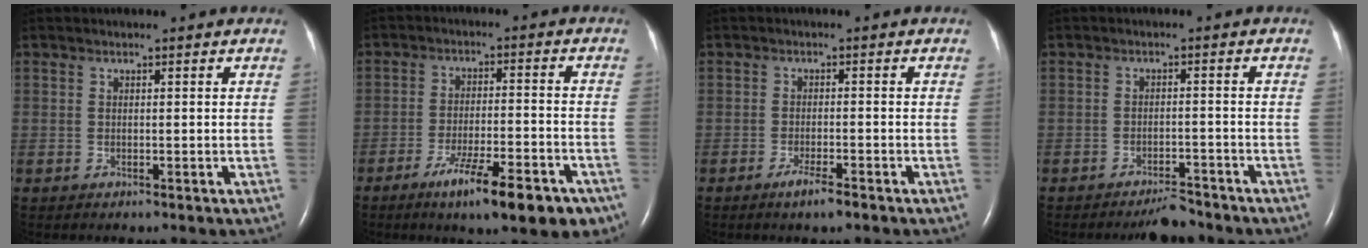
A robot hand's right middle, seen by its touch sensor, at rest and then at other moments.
{"total": 12.2, "force": [-7.8, 2.2, 9.2], "torque": [-0.128, -0.011, -0.114]}
{"total": 2.9, "force": [-2.1, 0.1, 2.1], "torque": [-0.044, -0.005, -0.038]}
{"total": 3.6, "force": [-3.4, 0.7, 1.1], "torque": [-0.017, -0.005, -0.055]}